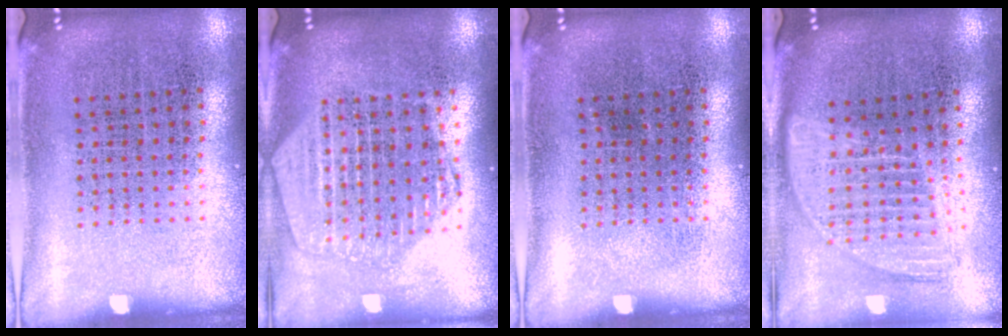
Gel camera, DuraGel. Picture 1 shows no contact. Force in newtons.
{"total": 2.2, "press": 2.0, "slide": 1.0}
{"total": 0.0}
{"total": 1.7, "press": 1.4, "slide": 0.9}